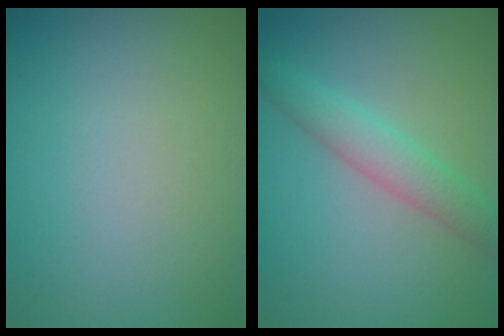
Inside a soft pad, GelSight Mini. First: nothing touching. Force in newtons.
{"total": 3.2, "press": 3.2, "slide": 0.1}